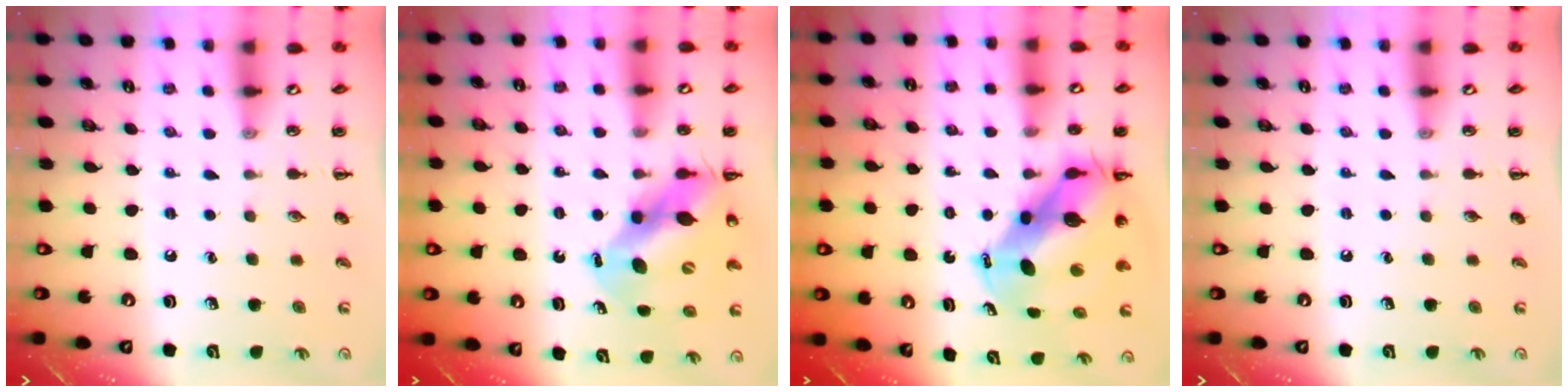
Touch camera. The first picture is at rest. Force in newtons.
{"total": 11.0, "press": 10.7, "slide": 2.5}
{"total": 12.4, "press": 11.7, "slide": 3.9}
{"total": 0.0}